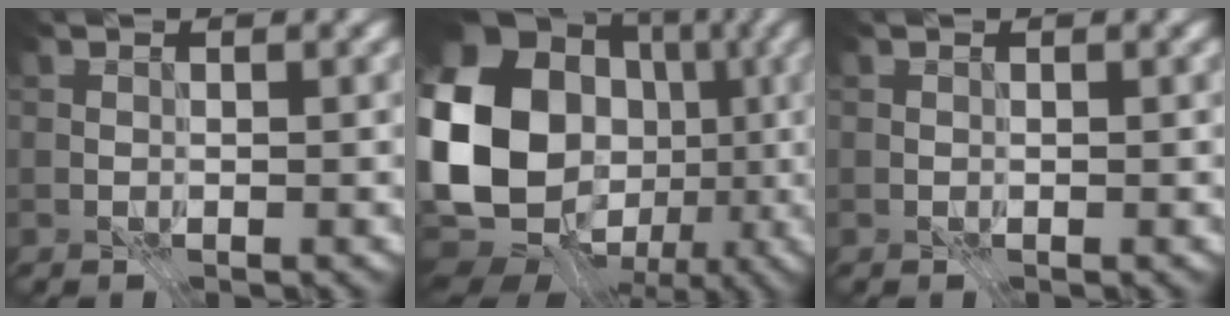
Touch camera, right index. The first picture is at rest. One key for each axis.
{"total": 18.4, "fx": -1.7, "fy": 14.5, "fz": 11.2, "tx": -0.235, "ty": -0.006, "tz": -0.028}
{"total": 0.0}